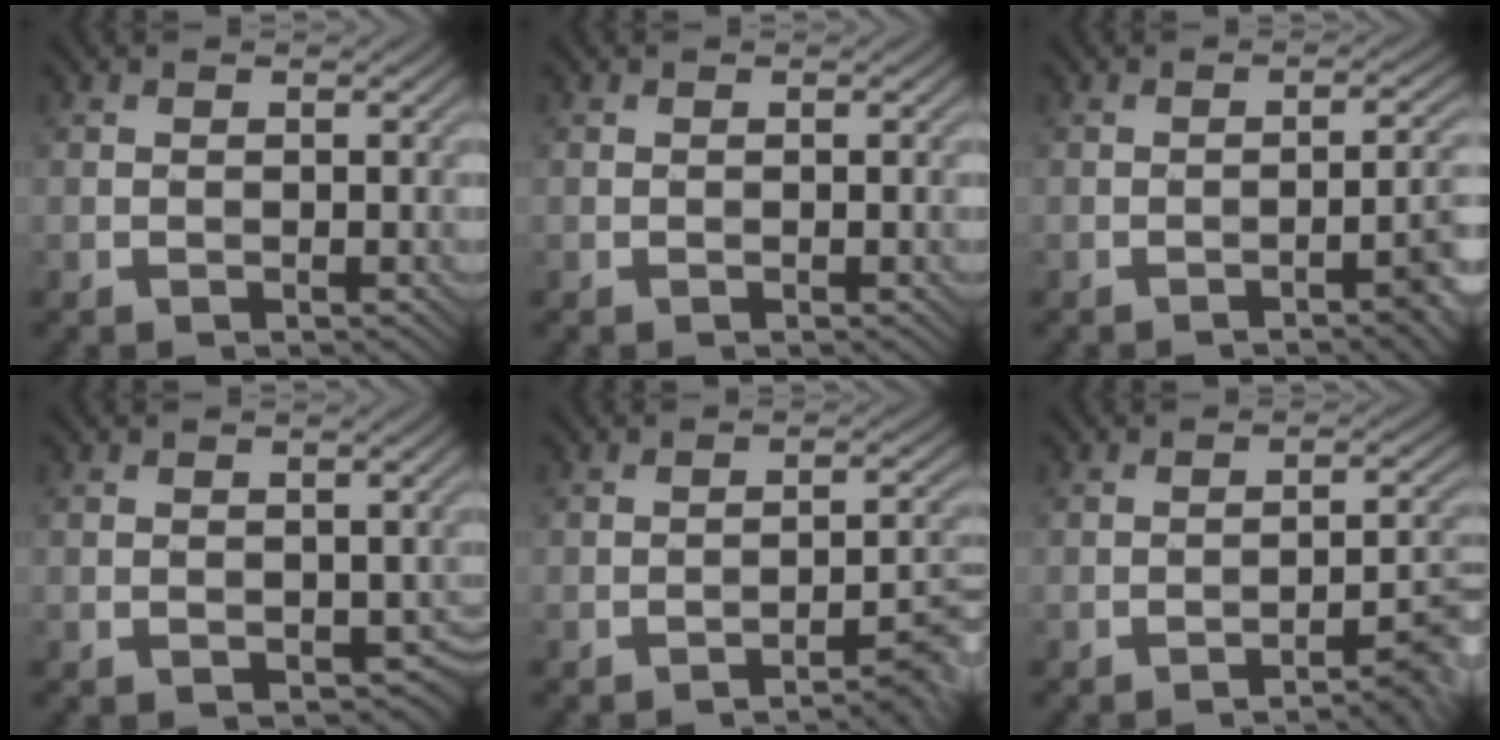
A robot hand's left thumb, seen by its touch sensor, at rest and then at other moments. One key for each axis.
{"total": 0.0}
{"total": 3.3, "fx": -1.8, "fy": 0.4, "fz": 2.7, "tx": -0.033, "ty": 0.015, "tz": -0.031}
{"total": 2.9, "fx": 0.1, "fy": 2.2, "fz": 1.9, "tx": -0.040, "ty": -0.015, "tz": 0.004}
{"total": 3.0, "fx": -2.5, "fy": 0.0, "fz": 1.7, "tx": -0.022, "ty": 0.018, "tz": -0.039}
{"total": 3.2, "fx": -2.5, "fy": 0.1, "fz": 2.0, "tx": -0.027, "ty": 0.018, "tz": -0.041}